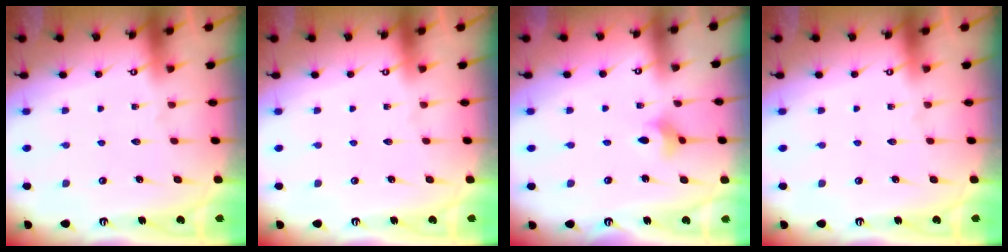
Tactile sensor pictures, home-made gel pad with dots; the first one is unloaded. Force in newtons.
{"total": 0.0}
{"total": 3.5, "press": 3.4, "slide": 0.8}
{"total": 0.0}